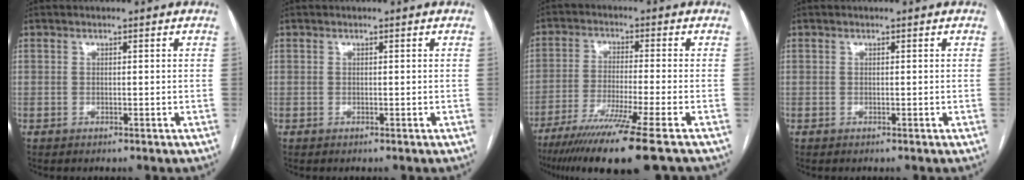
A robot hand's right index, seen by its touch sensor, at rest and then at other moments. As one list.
[{"total": 0.0}, {"total": 14.2, "force": [-10.2, -1.4, 9.8], "torque": [-0.172, -0.045, -0.167]}, {"total": 0.0}]